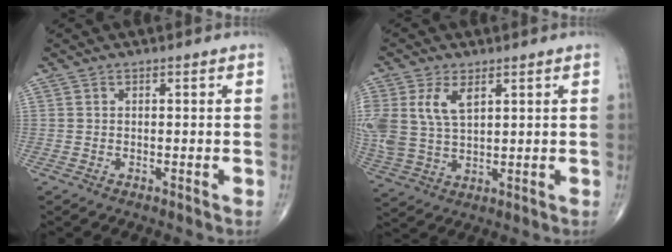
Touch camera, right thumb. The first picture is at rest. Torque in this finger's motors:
{"motor_torque": [0.40, 0.41, 1.14, 0.33, 0.16]}